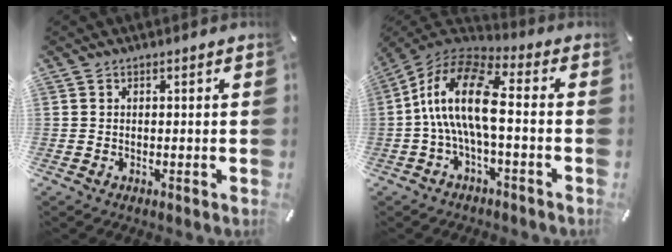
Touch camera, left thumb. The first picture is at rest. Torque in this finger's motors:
{"motor_torque": [-0.44, 2.20, 2.28, 0.07, 0.82]}